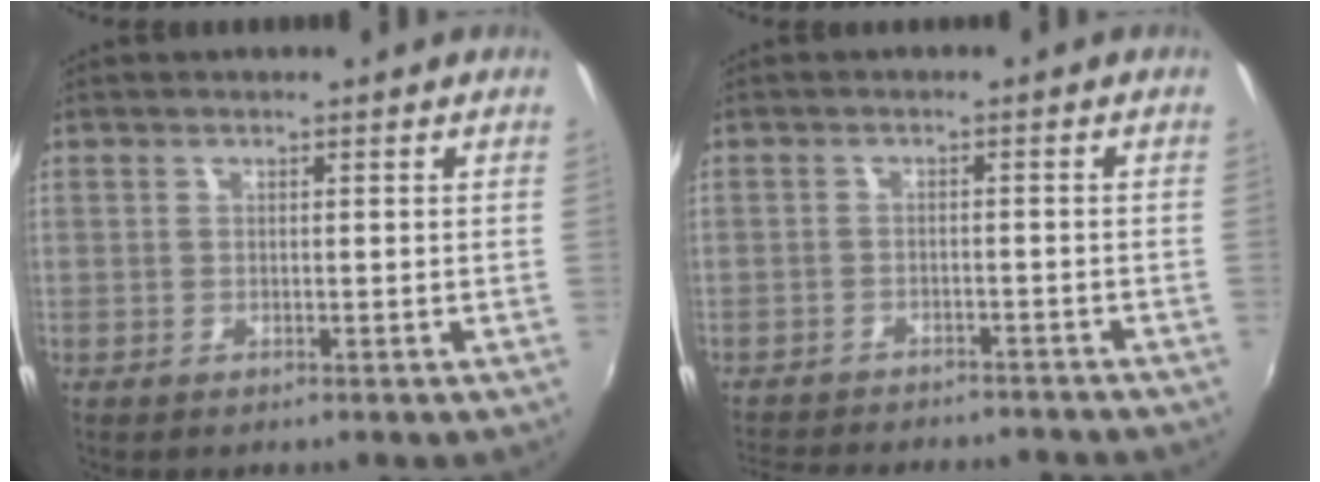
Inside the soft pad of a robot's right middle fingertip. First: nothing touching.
{"total": 13.7, "force": [-12.1, 3.9, 5.1], "torque": [-0.116, -0.015, -0.167]}